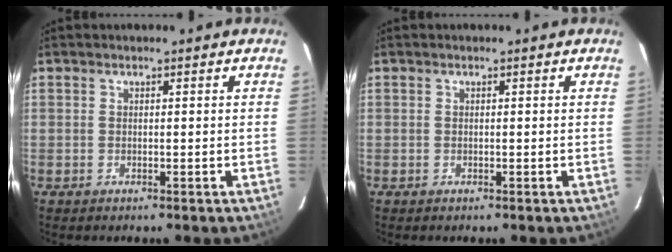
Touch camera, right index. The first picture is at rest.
{"total": 0.0}